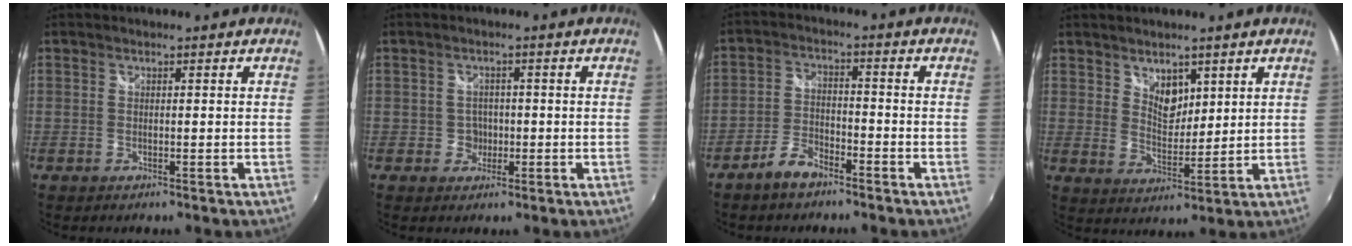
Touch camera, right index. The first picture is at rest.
{"total": 2.7, "force": [-0.8, 2.6, 0.2], "torque": [-0.003, 0.005, -0.012]}
{"total": 5.6, "force": [-4.3, 2.2, 2.7], "torque": [-0.069, 0.006, -0.082]}
{"total": 5.3, "force": [3.3, 3.2, 2.6], "torque": [-0.032, -0.001, 0.060]}